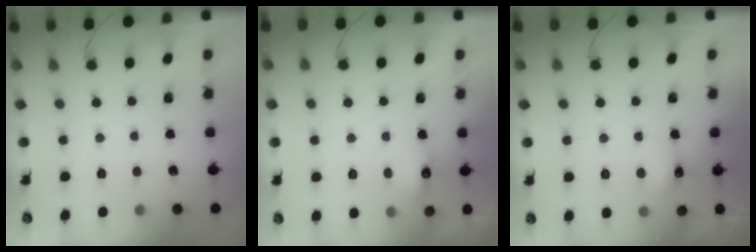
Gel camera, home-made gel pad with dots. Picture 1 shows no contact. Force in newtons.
{"total": 6.2, "press": 6.1, "slide": 1.1}
{"total": 5.6, "press": 5.5, "slide": 1.0}